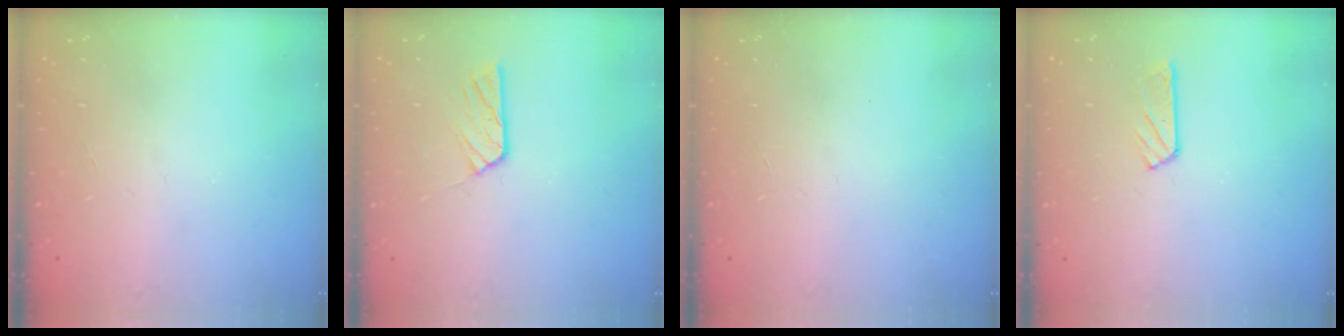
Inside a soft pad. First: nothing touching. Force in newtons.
{"total": 5.4, "press": 5.4, "slide": 0.2}
{"total": 0.0}
{"total": 3.9, "press": 3.9, "slide": 0.4}